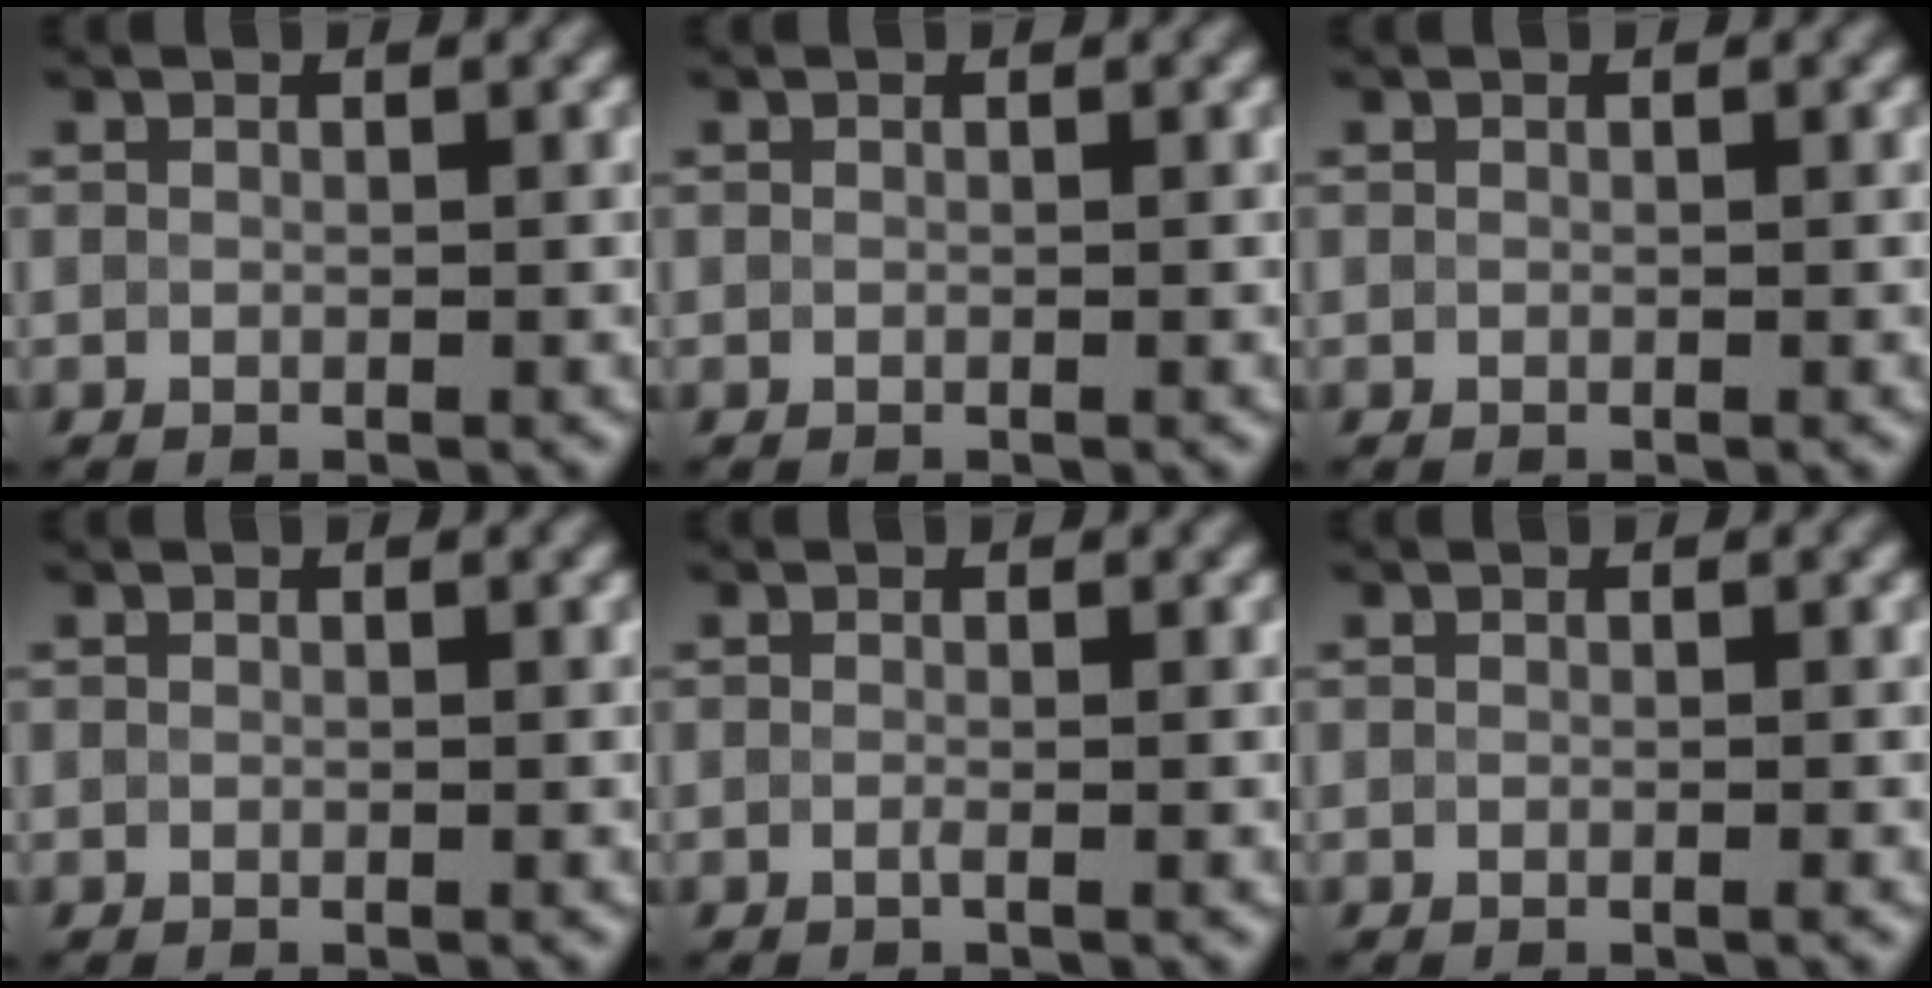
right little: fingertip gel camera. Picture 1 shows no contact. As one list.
[{"total": 0.0}, {"total": 0.0}, {"total": 0.0}, {"total": 0.7, "force": [-0.4, 0.1, 0.6], "torque": [-0.007, -0.004, -0.011]}, {"total": 0.6, "force": [-0.1, 0.3, 0.5], "torque": [-0.001, -0.001, -0.006]}]